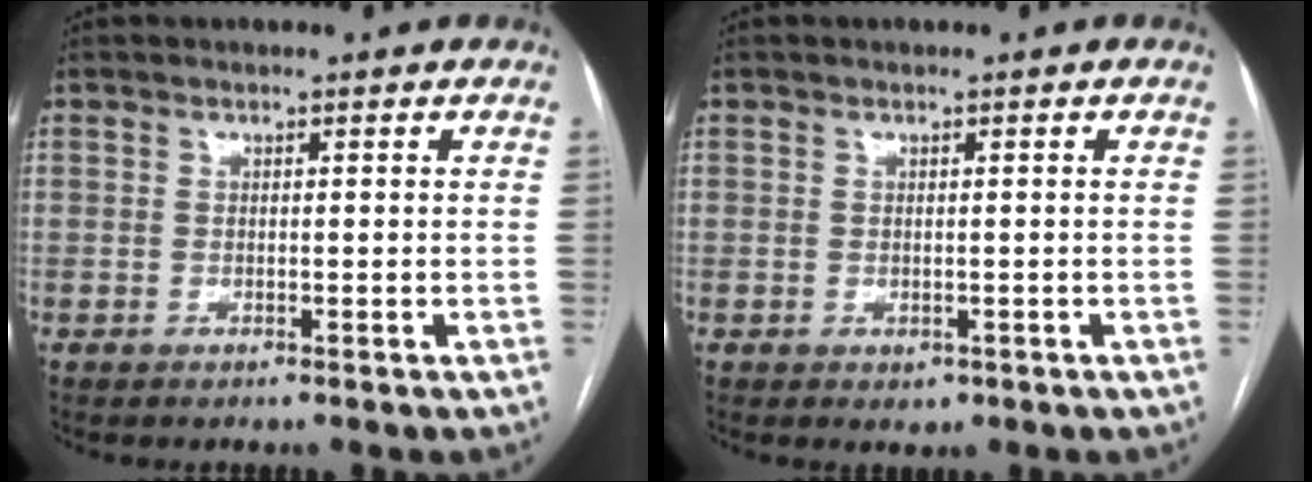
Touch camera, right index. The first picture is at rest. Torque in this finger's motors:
{"motor_torque": [-0.01, -0.04, 0.04, 0.00]}